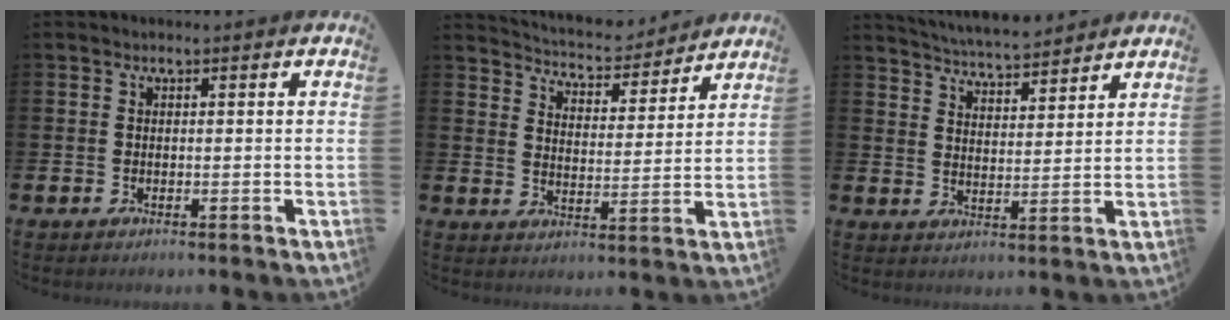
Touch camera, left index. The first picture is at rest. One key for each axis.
{"total": 5.3, "fx": 5.2, "fy": 1.0, "fz": 0.3, "tx": -0.030, "ty": -0.044, "tz": 0.088}
{"total": 5.4, "fx": 5.4, "fy": 0.3, "fz": 0.4, "tx": -0.032, "ty": -0.030, "tz": 0.096}